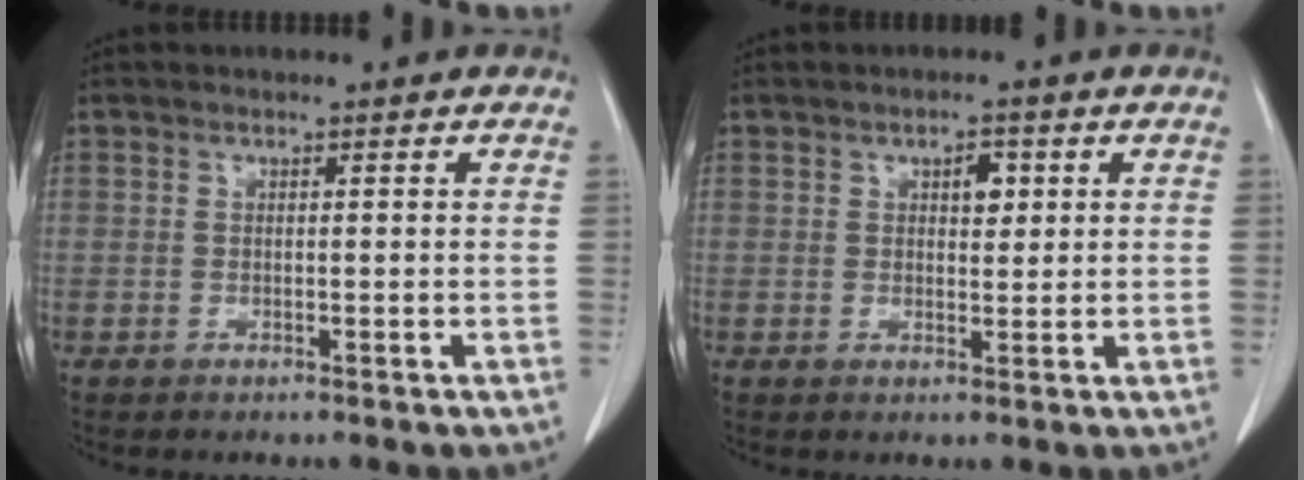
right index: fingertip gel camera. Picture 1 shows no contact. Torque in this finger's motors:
{"motor_torque": [0.03, 0.00, 0.02, 0.01]}